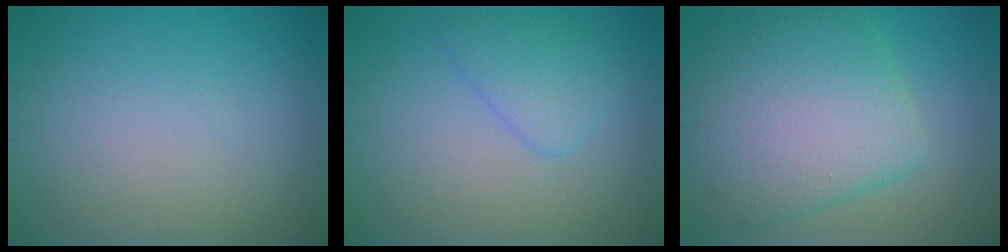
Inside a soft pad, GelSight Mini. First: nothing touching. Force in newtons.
{"total": 2.6, "press": 2.6, "slide": 0.0}
{"total": 9.8, "press": 9.8, "slide": 0.3}